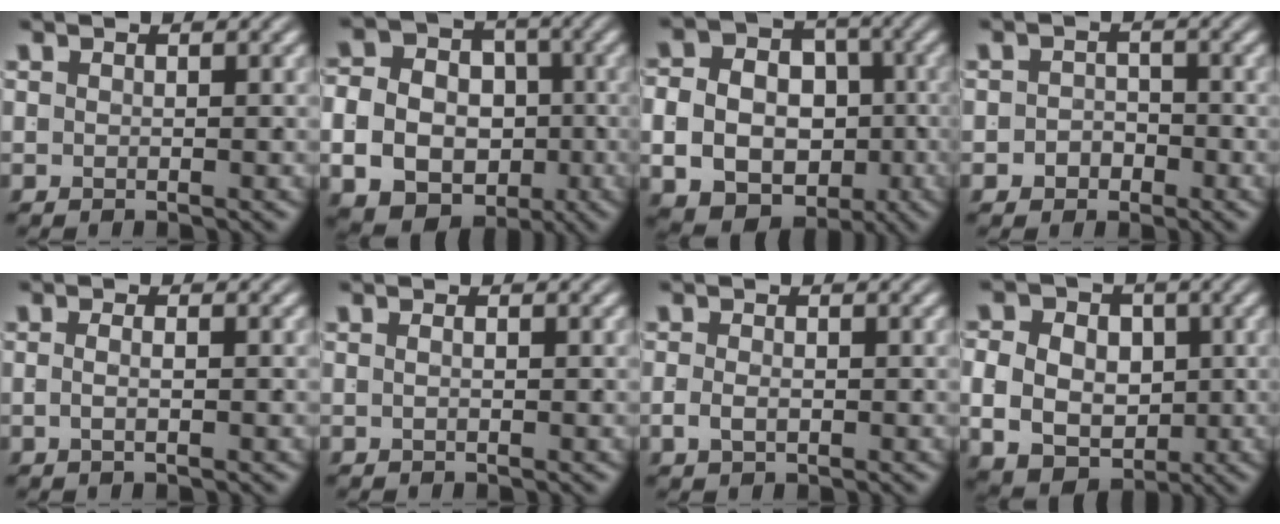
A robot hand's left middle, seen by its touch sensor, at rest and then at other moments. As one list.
[{"total": 12.6, "force": [-3.1, 10.7, 5.7], "torque": [-0.108, -0.045, -0.045]}, {"total": 12.3, "force": [-3.5, 10.2, 5.8], "torque": [-0.107, -0.047, -0.047]}, {"total": 2.8, "force": [-1.5, 2.3, 0.5], "torque": [-0.003, -0.004, -0.025]}, {"total": 1.4, "force": [-0.6, -0.2, 1.2], "torque": [-0.022, 0.003, -0.011]}, {"total": 0.6, "force": [-0.2, -0.2, 0.5], "torque": [-0.007, 0.005, -0.006]}, {"total": 1.3, "force": [-0.6, 0.6, 0.9], "torque": [-0.017, 0.001, -0.007]}, {"total": 9.0, "force": [-1.4, 7.6, 4.5], "torque": [-0.078, -0.024, -0.016]}]